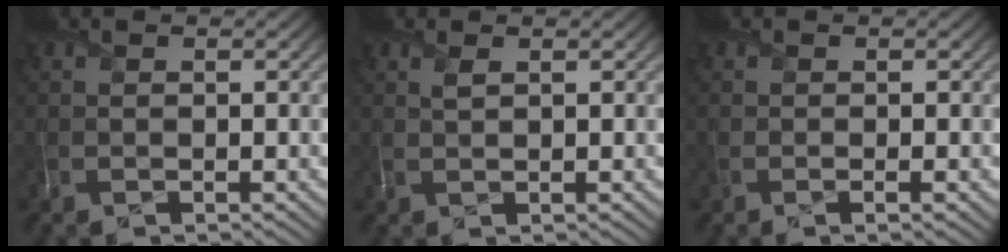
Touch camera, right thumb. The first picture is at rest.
{"total": 1.2, "force": [1.0, 0.0, 0.7], "torque": [-0.015, 0.007, 0.020]}
{"total": 0.9, "force": [-0.1, -0.1, 0.9], "torque": [-0.010, 0.003, -0.006]}